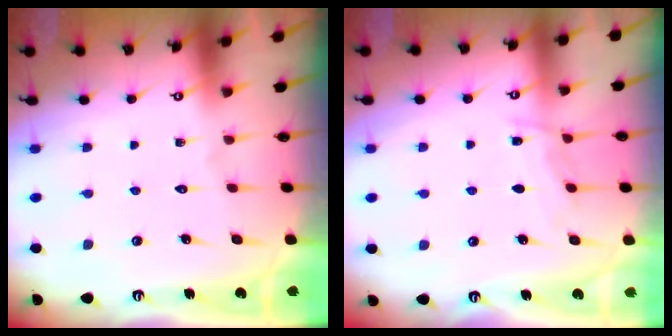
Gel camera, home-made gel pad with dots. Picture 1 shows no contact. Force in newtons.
{"total": 6.8, "press": 6.8, "slide": 0.5}